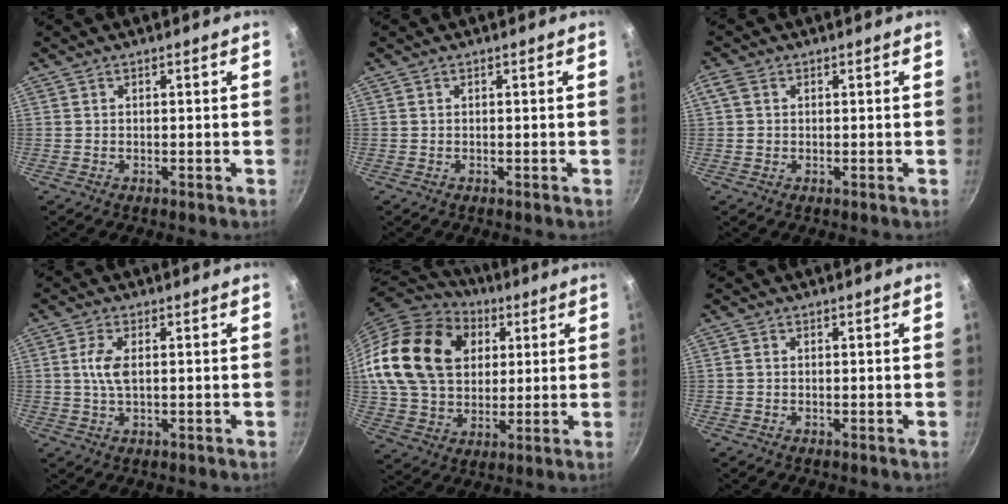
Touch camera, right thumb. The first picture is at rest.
{"total": 0.0}
{"total": 2.7, "force": [0.5, 2.2, 1.4], "torque": [-0.026, 0.003, 0.004]}
{"total": 4.6, "force": [0.6, 2.2, 4.0], "torque": [-0.085, 0.005, 0.010]}
{"total": 24.4, "force": [7.1, 18.0, 14.8], "torque": [-0.246, 0.002, 0.128]}
{"total": 0.6, "force": [0.0, 0.5, 0.2], "torque": [-0.003, 0.003, -0.002]}